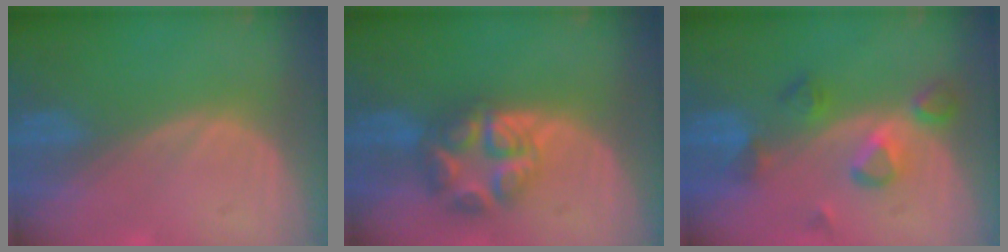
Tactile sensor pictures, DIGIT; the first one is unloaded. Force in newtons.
{"total": 6.5, "press": 6.5, "slide": 0.1}
{"total": 5.5, "press": 5.5, "slide": 0.7}